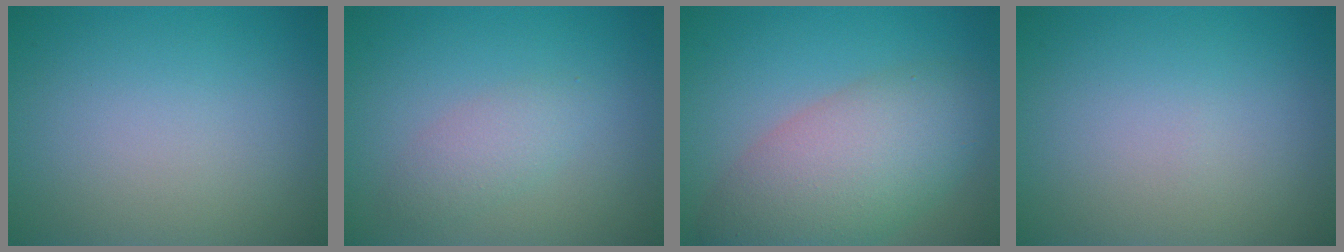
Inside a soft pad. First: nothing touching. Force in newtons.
{"total": 2.0, "press": 2.0, "slide": 0.1}
{"total": 7.8, "press": 7.7, "slide": 0.5}
{"total": 0.0}